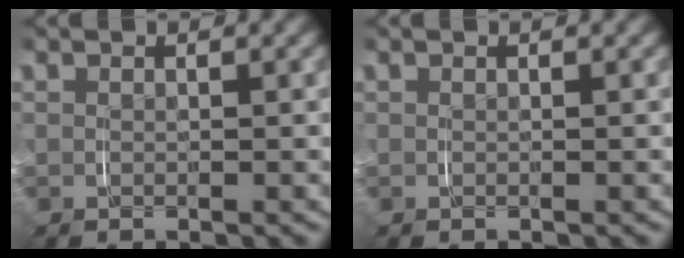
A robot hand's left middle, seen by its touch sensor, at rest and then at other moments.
{"total": 0.0}